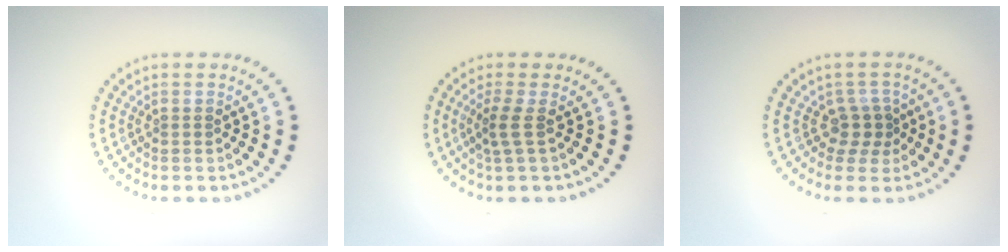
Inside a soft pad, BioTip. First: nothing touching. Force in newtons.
{"total": 1.9, "press": 1.3, "slide": 1.5}
{"total": 2.2, "press": 1.5, "slide": 1.6}